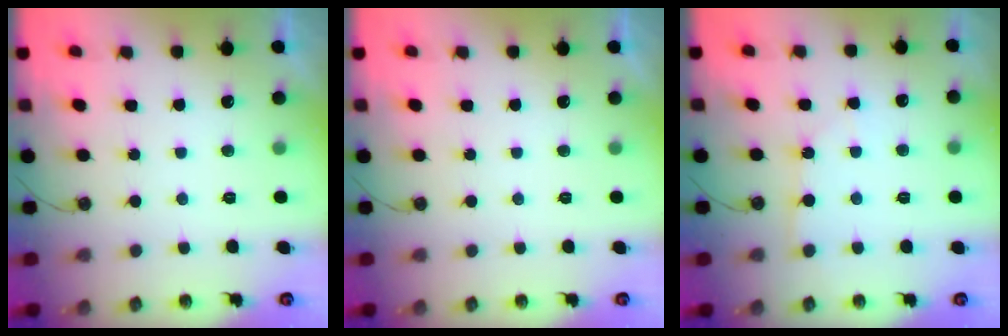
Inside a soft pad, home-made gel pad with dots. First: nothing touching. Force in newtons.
{"total": 0.0}
{"total": 4.8, "press": 4.8, "slide": 0.6}